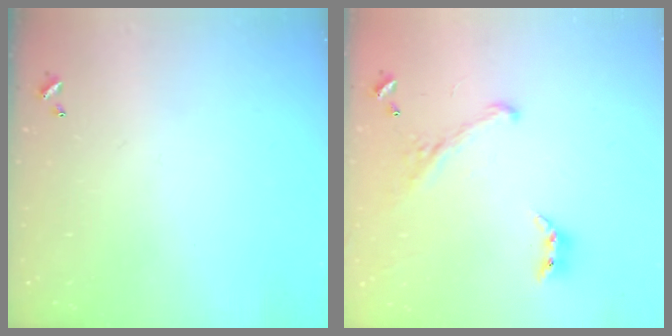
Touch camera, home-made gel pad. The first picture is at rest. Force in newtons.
{"total": 1.6, "press": 1.1, "slide": 1.2}